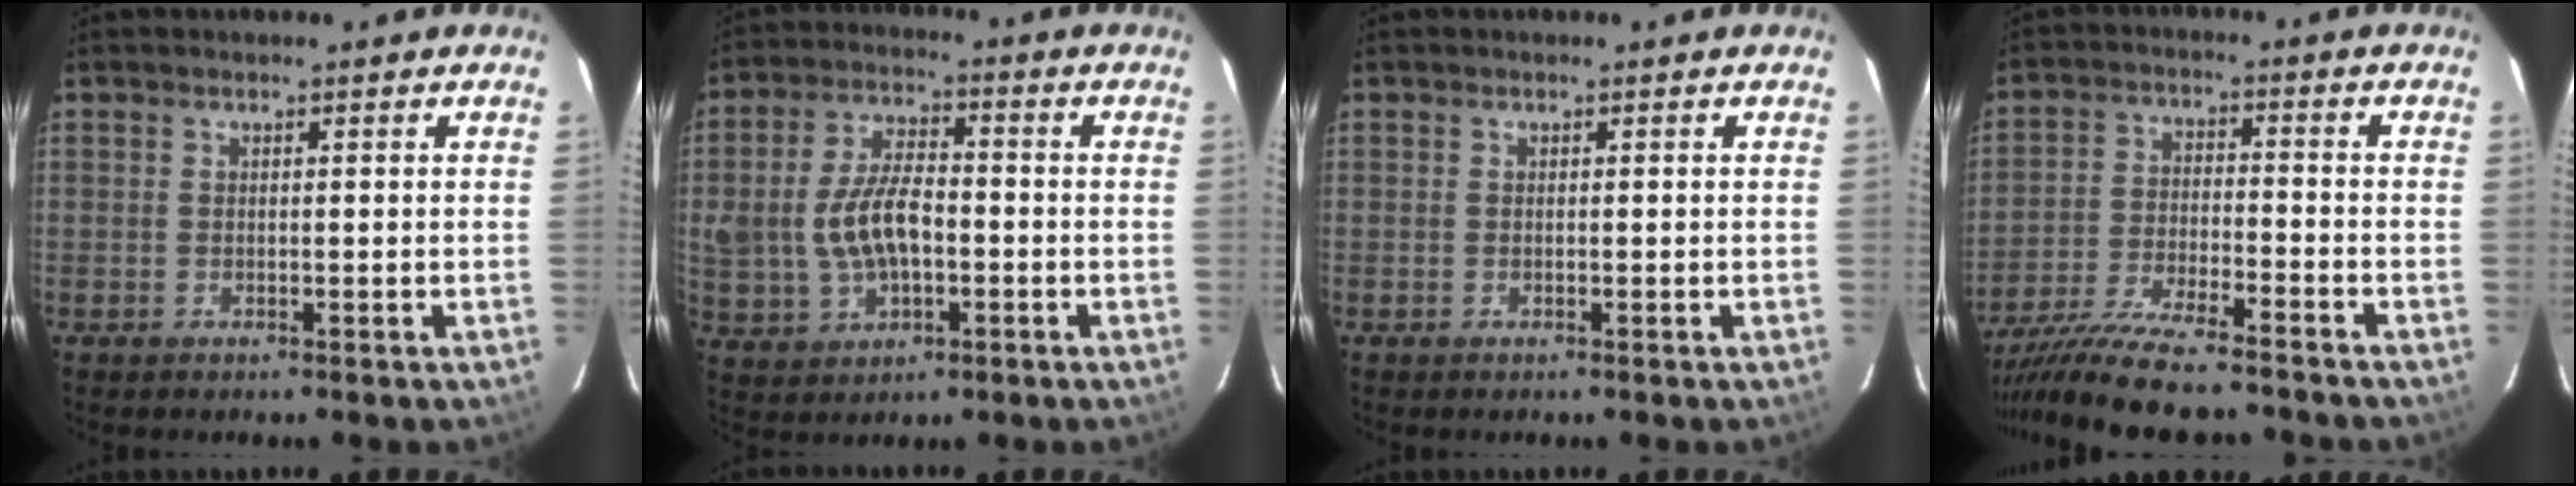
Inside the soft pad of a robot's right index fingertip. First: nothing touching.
{"total": 10.4, "force": [-1.0, 6.1, 8.4], "torque": [-0.172, 0.006, -0.006]}
{"total": 0.0}
{"total": 17.4, "force": [-15.2, 1.9, 8.2], "torque": [-0.174, -0.042, -0.259]}